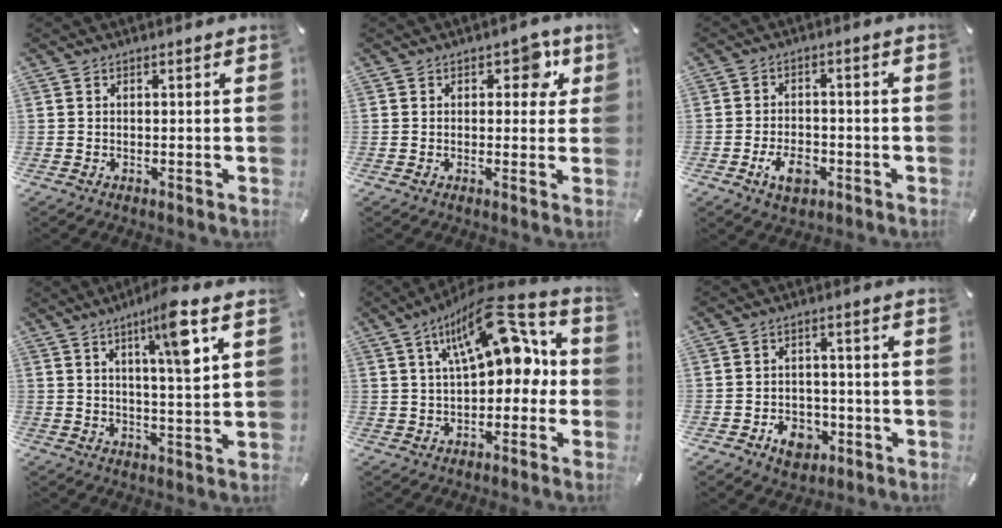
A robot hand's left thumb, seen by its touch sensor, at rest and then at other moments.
{"total": 5.3, "force": [2.1, 3.4, 3.5], "torque": [-0.023, -0.007, 0.023]}
{"total": 6.6, "force": [-2.9, 3.9, 4.5], "torque": [-0.095, 0.010, -0.054]}
{"total": 9.9, "force": [4.9, 0.9, 8.5], "torque": [-0.134, -0.021, 0.071]}
{"total": 17.4, "force": [8.2, 8.2, 12.9], "torque": [-0.193, -0.038, 0.139]}
{"total": 7.3, "force": [-3.3, 5.5, 3.4], "torque": [-0.054, 0.019, -0.057]}